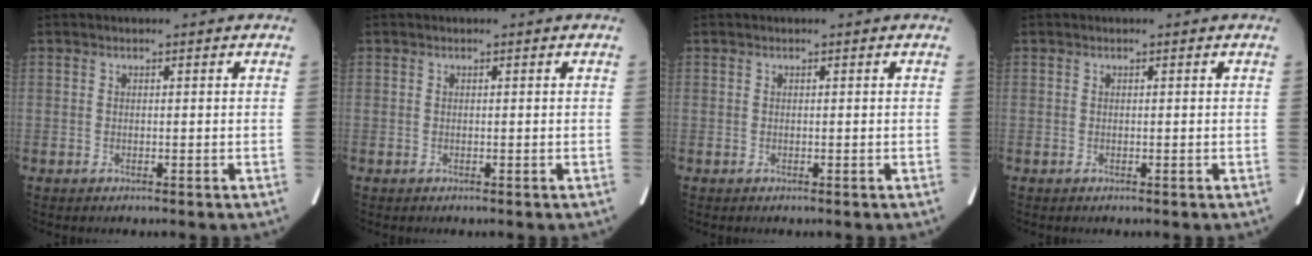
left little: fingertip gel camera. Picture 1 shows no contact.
{"total": 0.0}
{"total": 0.0}
{"total": 0.0}